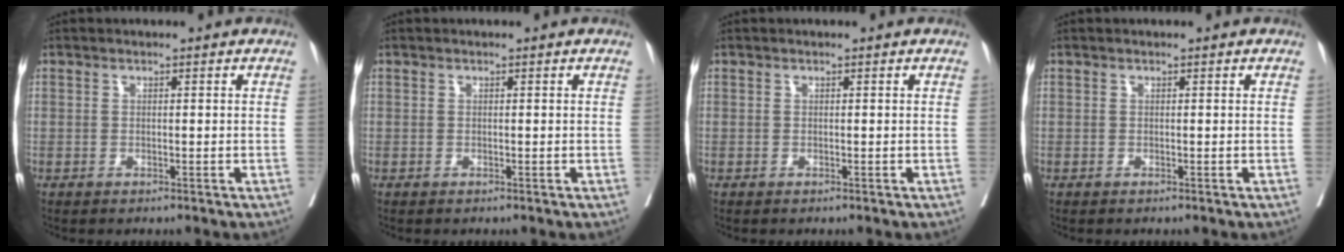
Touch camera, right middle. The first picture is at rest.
{"total": 0.0}
{"total": 0.0}
{"total": 0.0}